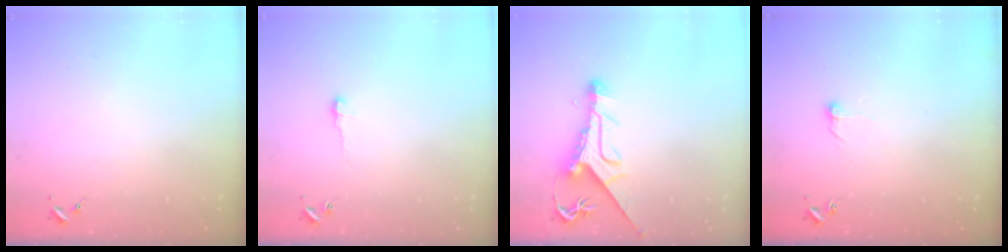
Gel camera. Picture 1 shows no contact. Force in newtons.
{"total": 3.7, "press": 3.7, "slide": 0.3}
{"total": 10.8, "press": 10.7, "slide": 1.3}
{"total": 5.5, "press": 5.5, "slide": 0.6}